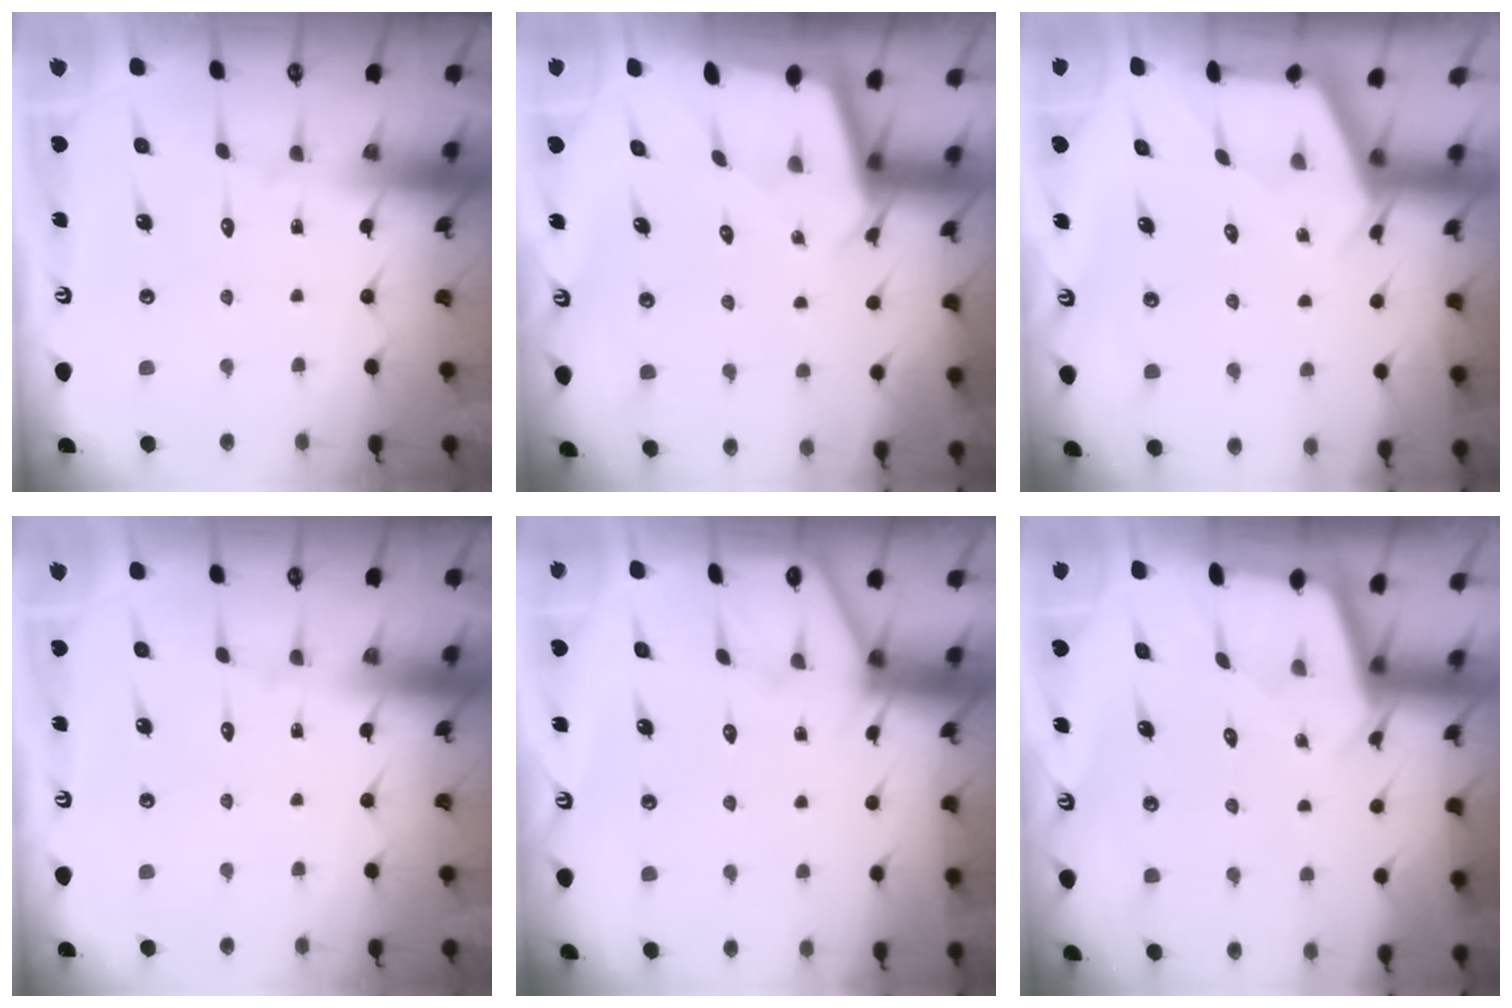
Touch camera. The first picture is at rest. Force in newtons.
{"total": 2.3, "press": 2.3, "slide": 0.1}
{"total": 2.5, "press": 2.5, "slide": 0.3}
{"total": 0.0}
{"total": 2.2, "press": 2.2, "slide": 0.3}
{"total": 1.9, "press": 1.9, "slide": 0.2}